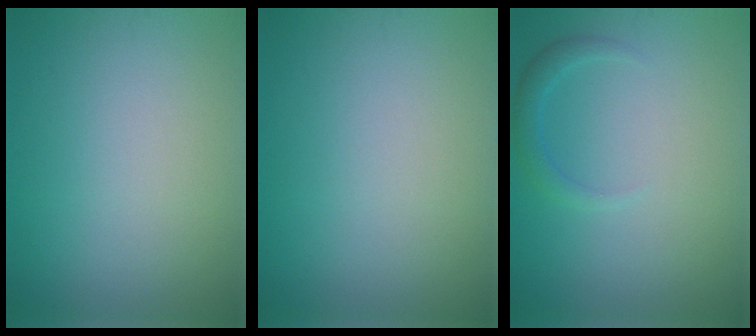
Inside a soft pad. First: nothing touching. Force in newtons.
{"total": 0.0}
{"total": 1.4, "press": 1.4, "slide": 0.1}